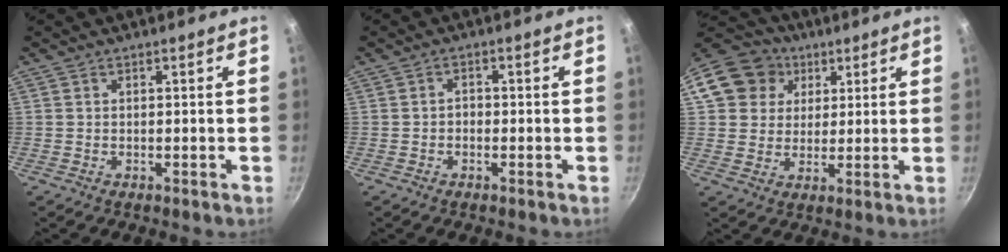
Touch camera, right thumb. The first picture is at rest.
{"total": 1.4, "force": [-0.5, 1.1, 0.7], "torque": [-0.008, 0.007, -0.010]}
{"total": 13.7, "force": [4.8, 11.8, 5.0], "torque": [-0.078, 0.019, 0.076]}